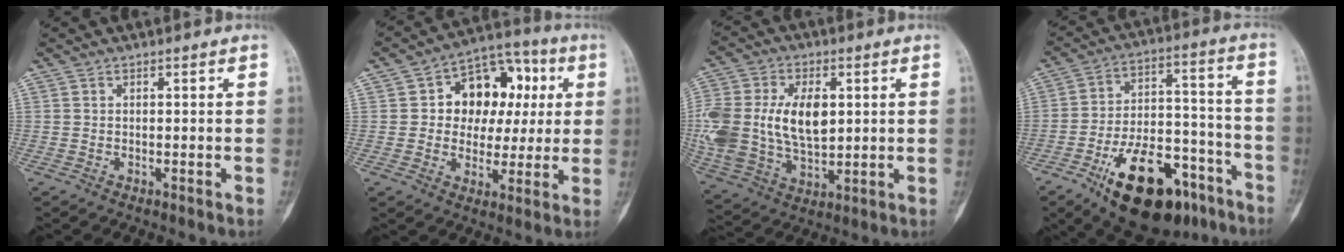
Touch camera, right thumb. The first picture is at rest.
{"total": 14.8, "force": [2.6, 11.1, 9.5], "torque": [-0.073, 0.022, 0.035]}
{"total": 21.4, "force": [2.3, 13.5, 16.5], "torque": [-0.369, -0.007, 0.053]}
{"total": 23.3, "force": [-13.5, 11.0, 15.5], "torque": [-0.222, 0.078, -0.211]}